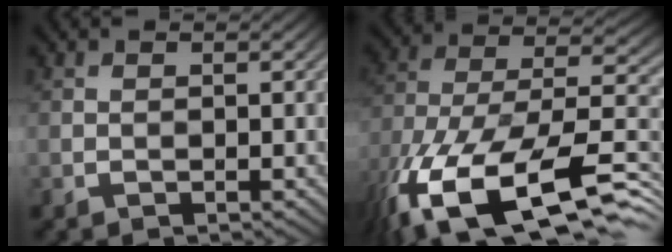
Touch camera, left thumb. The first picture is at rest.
{"total": 20.1, "force": [-11.2, 9.6, 13.7], "torque": [-0.296, -0.038, -0.172]}